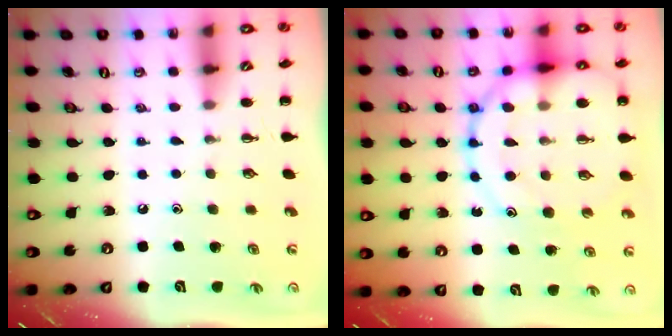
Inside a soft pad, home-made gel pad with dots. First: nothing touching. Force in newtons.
{"total": 20.6, "press": 20.4, "slide": 2.8}